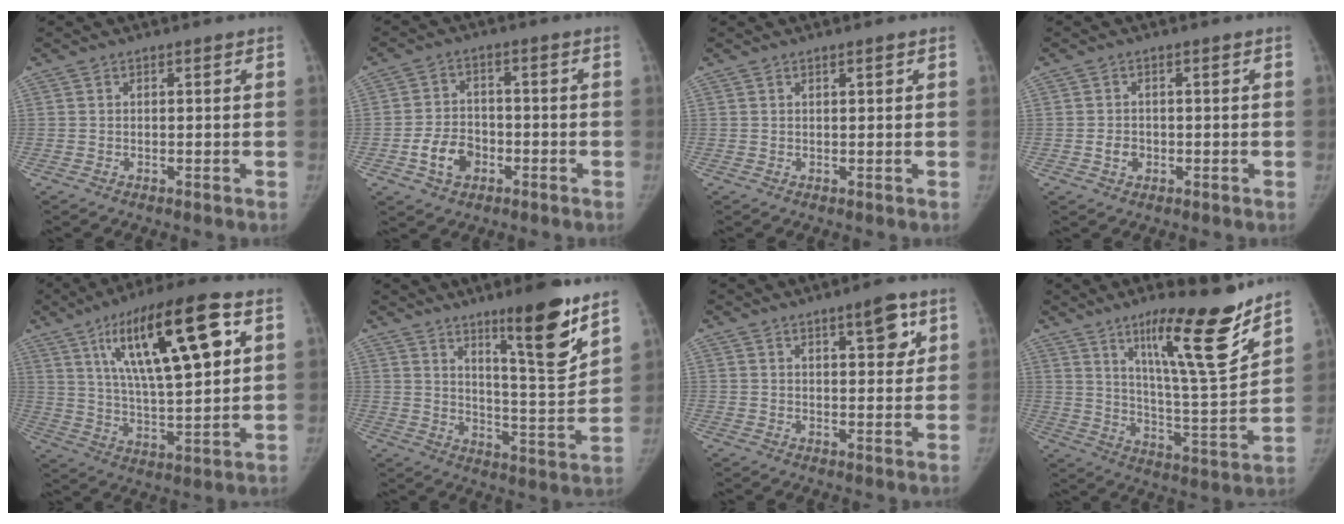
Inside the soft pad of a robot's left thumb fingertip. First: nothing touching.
{"total": 7.2, "force": [-3.0, 5.4, 3.7], "torque": [-0.050, 0.021, -0.051]}
{"total": 0.7, "force": [0.4, 0.1, 0.6], "torque": [-0.006, -0.001, 0.007]}
{"total": 2.5, "force": [-0.8, 2.1, 1.1], "torque": [-0.011, 0.006, -0.012]}
{"total": 22.6, "force": [8.6, 6.5, 19.8], "torque": [-0.312, -0.016, 0.144]}
{"total": 15.0, "force": [9.7, 2.1, 11.3], "torque": [-0.150, -0.079, 0.160]}
{"total": 6.6, "force": [3.4, 2.3, 5.1], "torque": [-0.052, -0.017, 0.046]}
{"total": 19.4, "force": [12.8, 2.9, 14.3], "torque": [-0.190, -0.088, 0.210]}